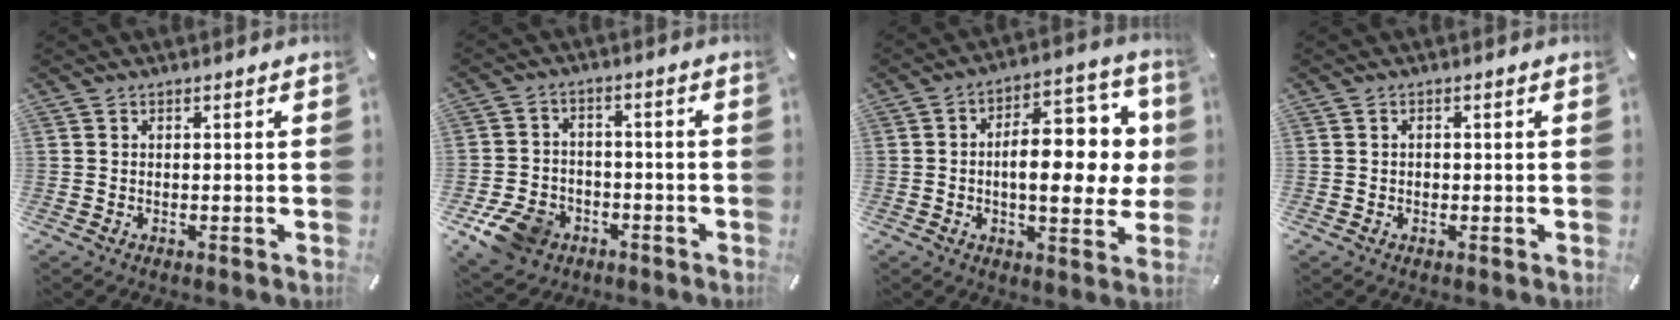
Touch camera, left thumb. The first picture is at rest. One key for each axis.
{"total": 10.0, "fx": -5.3, "fy": 7.4, "fz": 4.2, "tx": -0.087, "ty": 0.036, "tz": -0.096}
{"total": 17.2, "fx": 1.8, "fy": 8.6, "fz": 14.8, "tx": -0.192, "ty": -0.016, "tz": 0.030}
{"total": 1.0, "fx": -0.1, "fy": 0.7, "fz": 0.7, "tx": -0.015, "ty": 0.003, "tz": -0.004}